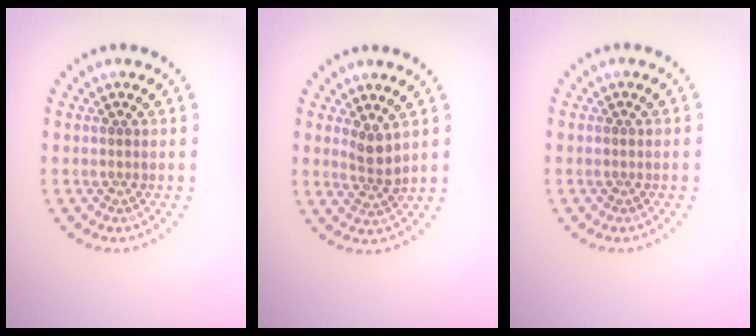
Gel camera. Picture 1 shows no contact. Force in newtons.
{"total": 2.2, "press": 1.9, "slide": 1.2}
{"total": 0.0}